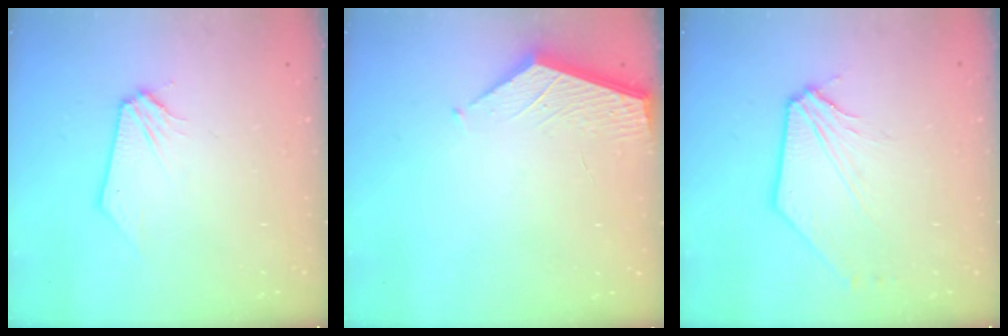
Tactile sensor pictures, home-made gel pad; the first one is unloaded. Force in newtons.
{"total": 2.2, "press": 2.2, "slide": 0.2}
{"total": 6.0, "press": 6.0, "slide": 0.5}